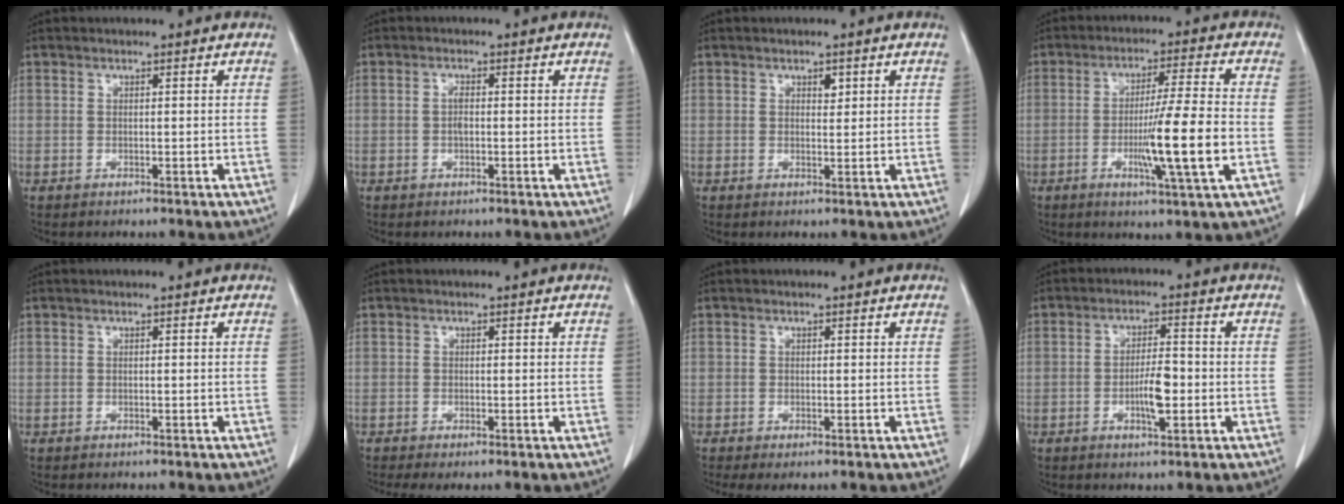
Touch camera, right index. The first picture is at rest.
{"total": 1.5, "force": [-0.1, 0.4, 1.4], "torque": [-0.032, 0.001, -0.004]}
{"total": 1.3, "force": [0.7, 0.7, 0.9], "torque": [-0.009, -0.003, 0.010]}
{"total": 11.1, "force": [-2.6, -0.7, 10.7], "torque": [-0.183, -0.015, -0.047]}
{"total": 0.0}
{"total": 1.3, "force": [-0.6, 0.4, 1.1], "torque": [-0.020, -0.004, -0.010]}
{"total": 1.2, "force": [-0.3, 0.6, 1.1], "torque": [-0.021, -0.004, -0.002]}
{"total": 5.1, "force": [-1.1, 1.2, 4.8], "torque": [-0.088, 0.000, -0.017]}